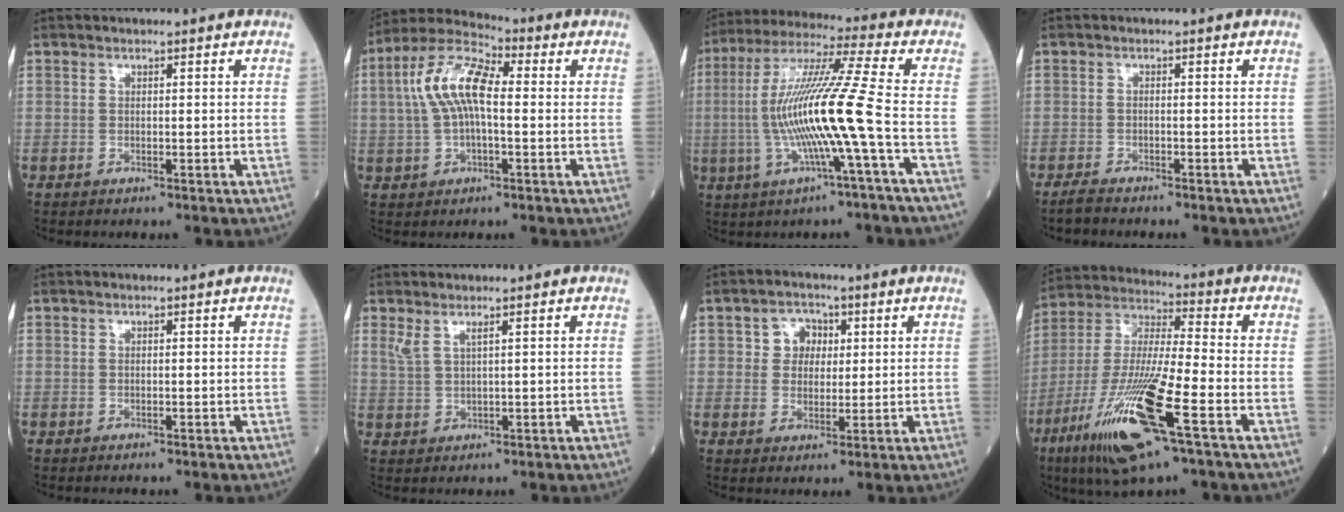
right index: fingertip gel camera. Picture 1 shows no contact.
{"total": 10.5, "force": [1.0, 3.9, 9.7], "torque": [-0.208, 0.032, 0.013]}
{"total": 15.2, "force": [-2.6, -1.6, 14.9], "torque": [-0.293, 0.006, -0.060]}
{"total": 2.1, "force": [-1.9, 0.2, 0.7], "torque": [-0.020, -0.006, -0.035]}
{"total": 0.0}
{"total": 2.1, "force": [1.4, 0.1, 1.5], "torque": [-0.044, 0.007, 0.037]}
{"total": 4.2, "force": [1.2, 3.6, 1.8], "torque": [-0.023, 0.010, 0.019]}
{"total": 18.7, "force": [-8.7, 1.7, 16.4], "torque": [-0.360, -0.038, -0.161]}